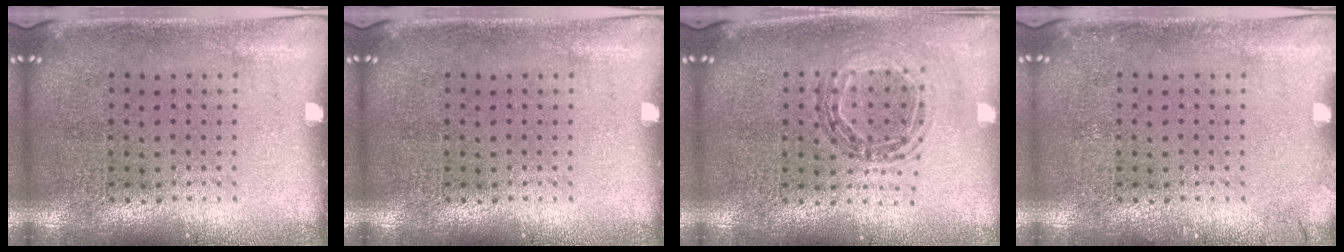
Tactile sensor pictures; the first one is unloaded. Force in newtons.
{"total": 0.0}
{"total": 0.9, "press": 0.9, "slide": 0.1}
{"total": 0.9, "press": 0.9, "slide": 0.1}